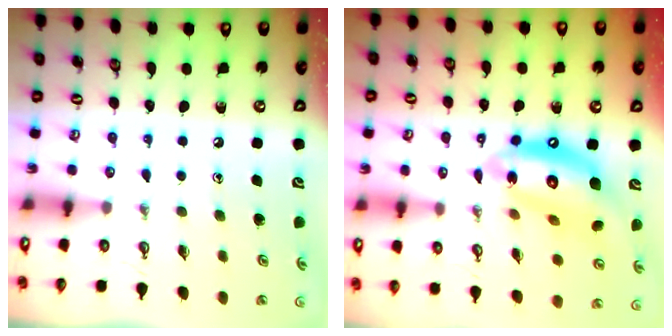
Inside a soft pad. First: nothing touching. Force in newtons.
{"total": 15.8, "press": 15.7, "slide": 1.7}